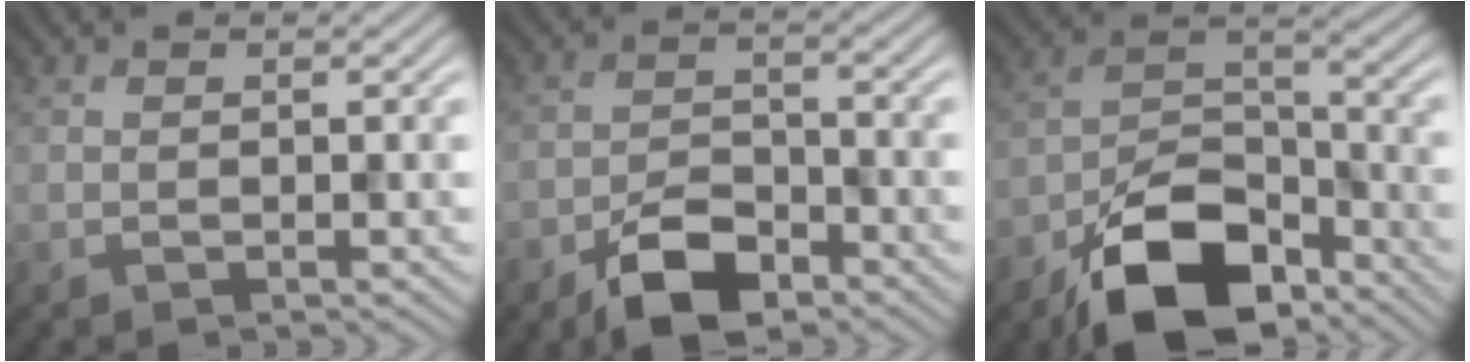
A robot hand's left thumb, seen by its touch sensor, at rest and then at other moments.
{"total": 6.8, "force": [-4.4, 3.2, 4.1], "torque": [-0.068, 0.001, -0.090]}
{"total": 12.6, "force": [-8.4, 6.1, 7.2], "torque": [-0.133, -0.005, -0.164]}